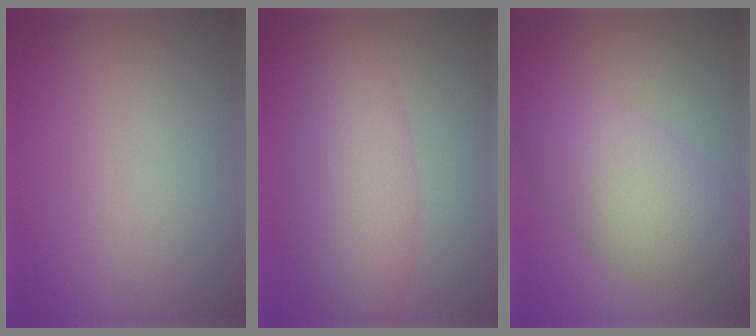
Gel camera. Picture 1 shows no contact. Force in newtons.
{"total": 4.6, "press": 4.6, "slide": 0.1}
{"total": 6.6, "press": 6.6, "slide": 0.3}